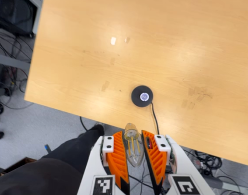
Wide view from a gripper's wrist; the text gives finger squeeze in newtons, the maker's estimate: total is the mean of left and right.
{"total": 13.9, "left": 14.9, "right": 13.0}